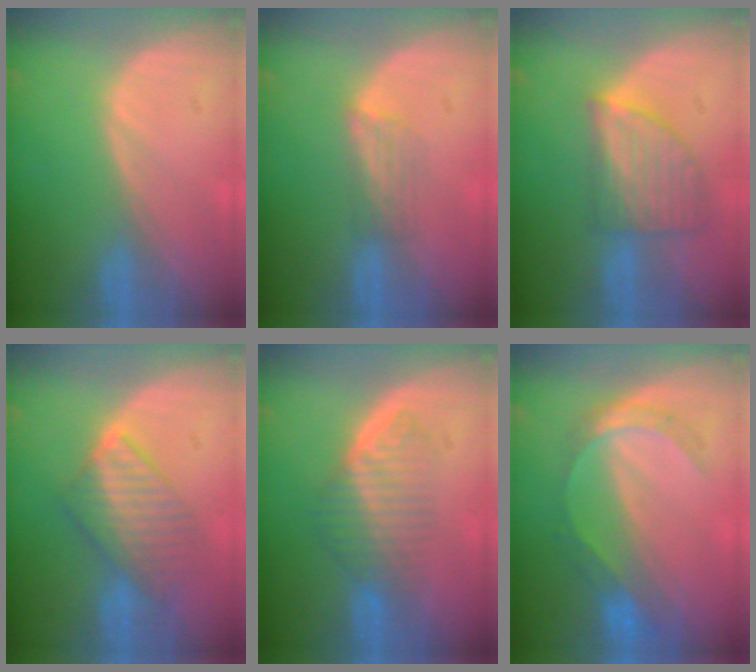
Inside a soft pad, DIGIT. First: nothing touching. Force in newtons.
{"total": 2.8, "press": 2.5, "slide": 1.4}
{"total": 7.2, "press": 6.6, "slide": 2.8}
{"total": 6.8, "press": 6.7, "slide": 1.0}
{"total": 6.6, "press": 5.9, "slide": 2.9}
{"total": 5.8, "press": 5.1, "slide": 2.7}